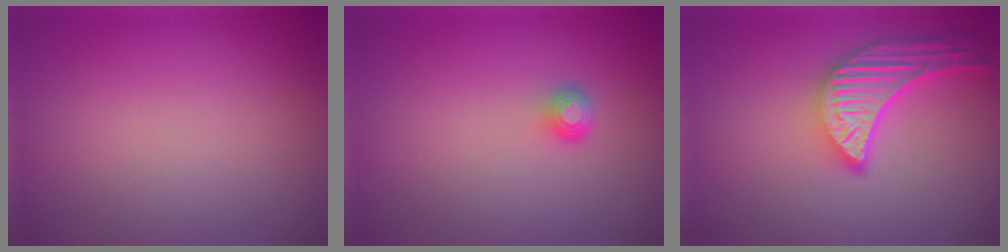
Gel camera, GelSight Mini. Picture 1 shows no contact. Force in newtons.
{"total": 1.5, "press": 1.2, "slide": 0.9}
{"total": 5.4, "press": 4.3, "slide": 3.4}